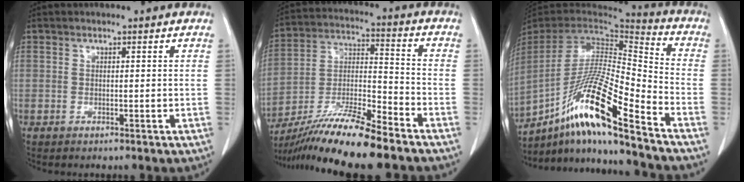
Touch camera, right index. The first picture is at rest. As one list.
[{"total": 14.5, "force": [-11.7, 0.1, 8.5], "torque": [-0.160, -0.011, -0.211]}, {"total": 19.3, "force": [-12.7, 0.4, 14.5], "torque": [-0.294, -0.016, -0.236]}]